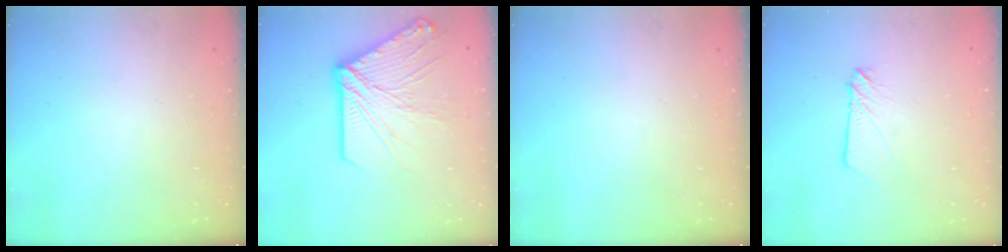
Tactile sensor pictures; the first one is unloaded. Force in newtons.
{"total": 17.8, "press": 17.7, "slide": 2.0}
{"total": 0.0}
{"total": 3.5, "press": 3.5, "slide": 0.3}